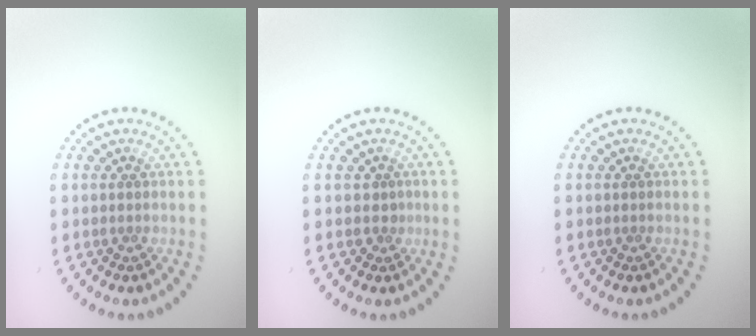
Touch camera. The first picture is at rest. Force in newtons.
{"total": 0.8, "press": 0.5, "slide": 0.7}
{"total": 0.0}